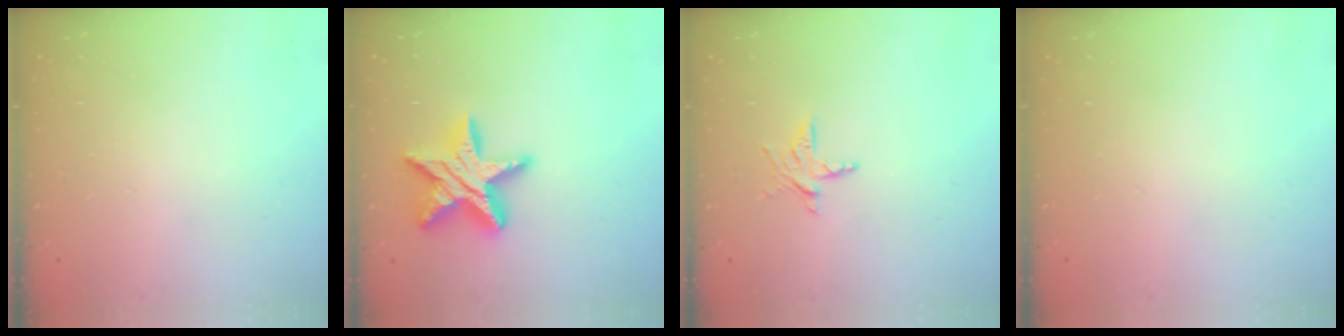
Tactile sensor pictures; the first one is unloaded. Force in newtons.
{"total": 16.9, "press": 16.9, "slide": 0.9}
{"total": 5.2, "press": 5.2, "slide": 0.3}
{"total": 0.0}